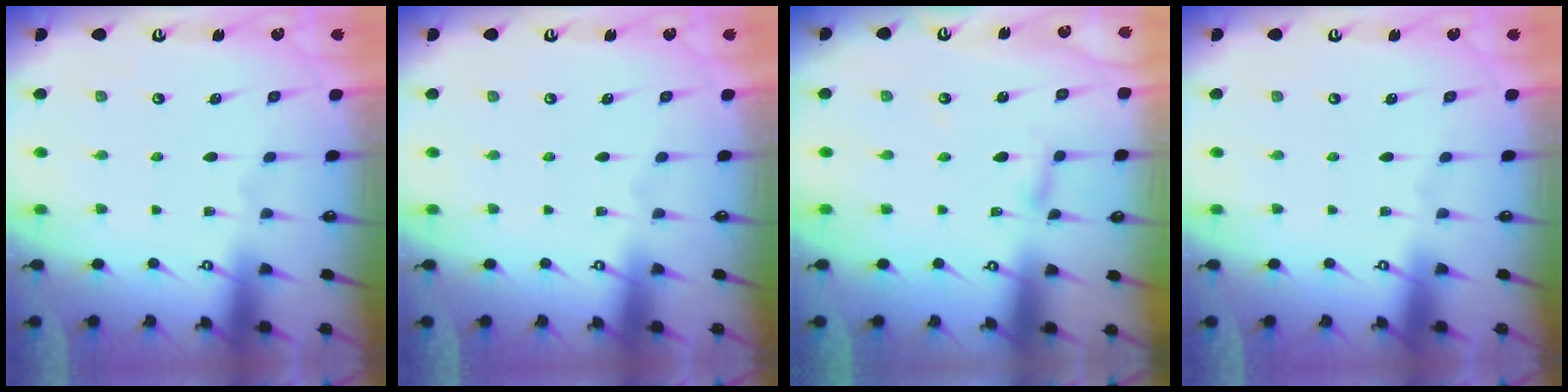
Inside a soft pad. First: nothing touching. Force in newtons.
{"total": 0.0}
{"total": 2.7, "press": 2.7, "slide": 0.3}
{"total": 0.0}